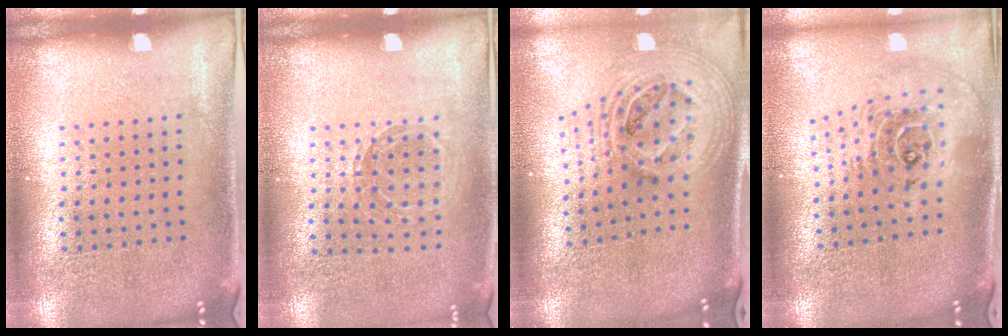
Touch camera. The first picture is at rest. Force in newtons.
{"total": 1.0, "press": 1.0, "slide": 0.1}
{"total": 2.5, "press": 1.8, "slide": 1.7}
{"total": 2.4, "press": 1.8, "slide": 1.6}